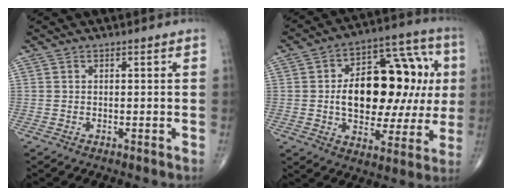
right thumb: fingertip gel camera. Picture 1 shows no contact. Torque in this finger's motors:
{"motor_torque": [1.58, 2.72, 1.90, 0.15, 0.15]}